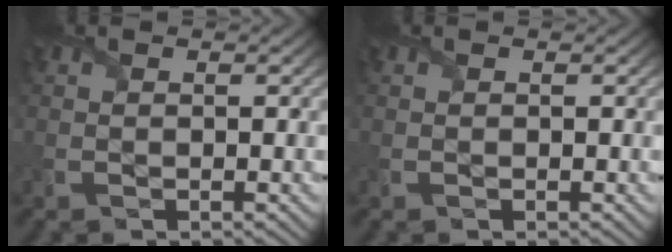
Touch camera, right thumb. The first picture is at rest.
{"total": 0.0}